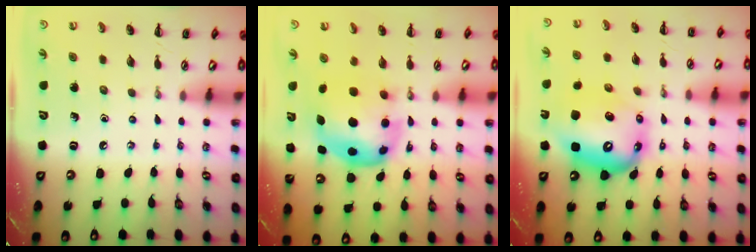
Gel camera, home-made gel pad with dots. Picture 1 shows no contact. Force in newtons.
{"total": 6.6, "press": 6.4, "slide": 1.6}
{"total": 13.6, "press": 13.1, "slide": 3.7}